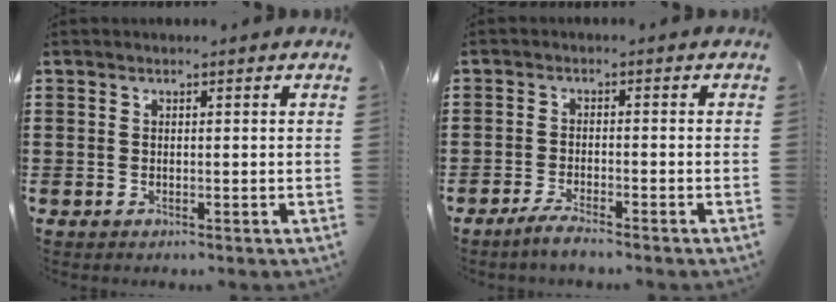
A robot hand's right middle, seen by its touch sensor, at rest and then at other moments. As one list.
[{"total": 2.4, "force": [-2.1, -0.1, 1.3], "torque": [-0.029, -0.001, -0.040]}]